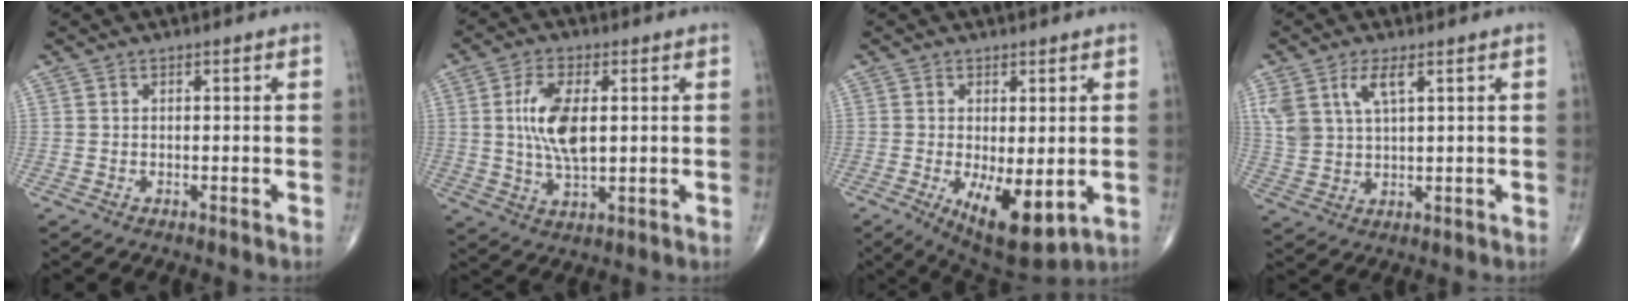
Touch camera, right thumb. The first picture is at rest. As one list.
[{"total": 9.7, "force": [1.3, 4.4, 8.6], "torque": [-0.171, -0.008, 0.027]}, {"total": 10.2, "force": [-2.2, 4.1, 9.0], "torque": [-0.136, -0.025, -0.020]}, {"total": 6.7, "force": [3.3, 2.8, 5.1], "torque": [-0.113, -0.008, 0.073]}]